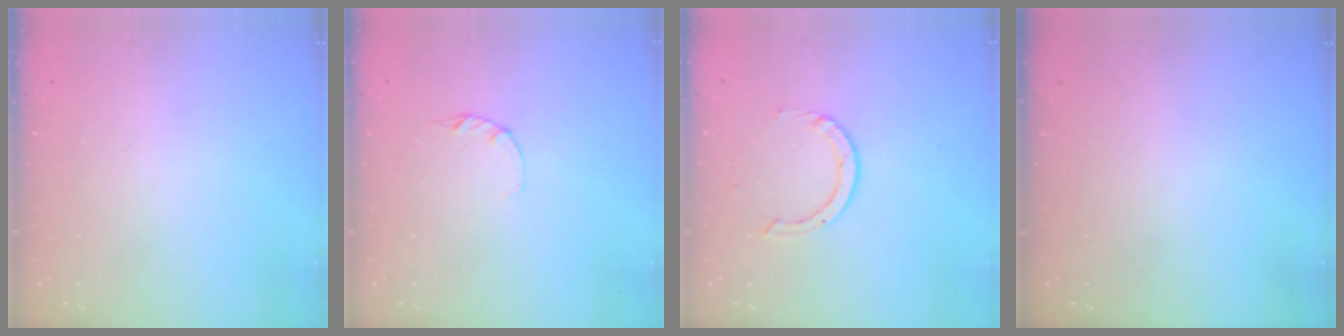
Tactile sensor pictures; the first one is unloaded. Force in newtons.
{"total": 1.2, "press": 1.1, "slide": 0.3}
{"total": 1.7, "press": 1.7, "slide": 0.1}
{"total": 0.0}